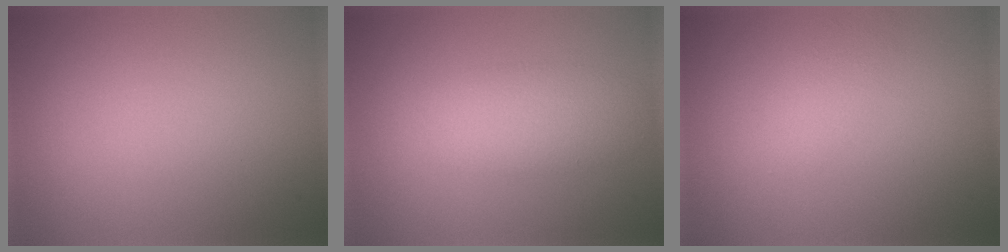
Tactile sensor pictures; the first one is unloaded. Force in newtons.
{"total": 3.4, "press": 3.4, "slide": 0.1}
{"total": 1.6, "press": 1.6, "slide": 0.0}